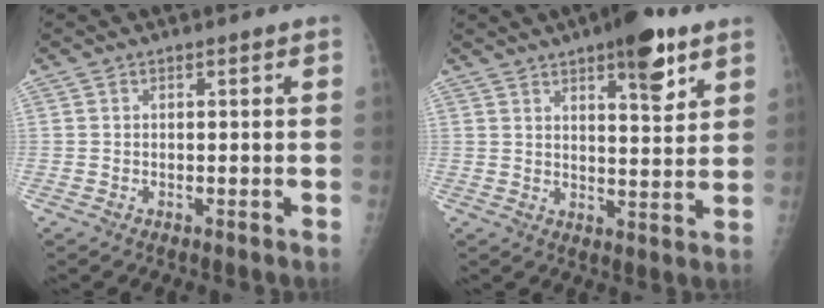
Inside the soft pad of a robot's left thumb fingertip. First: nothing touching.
{"total": 10.5, "force": [6.3, 3.2, 7.8], "torque": [-0.090, -0.031, 0.087]}